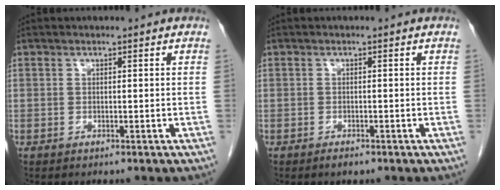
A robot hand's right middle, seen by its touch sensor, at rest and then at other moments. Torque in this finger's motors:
{"motor_torque": [0.48, -0.31, -0.01, -0.01]}